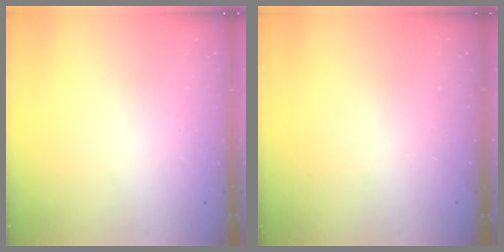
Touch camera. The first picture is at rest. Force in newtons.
{"total": 0.0}